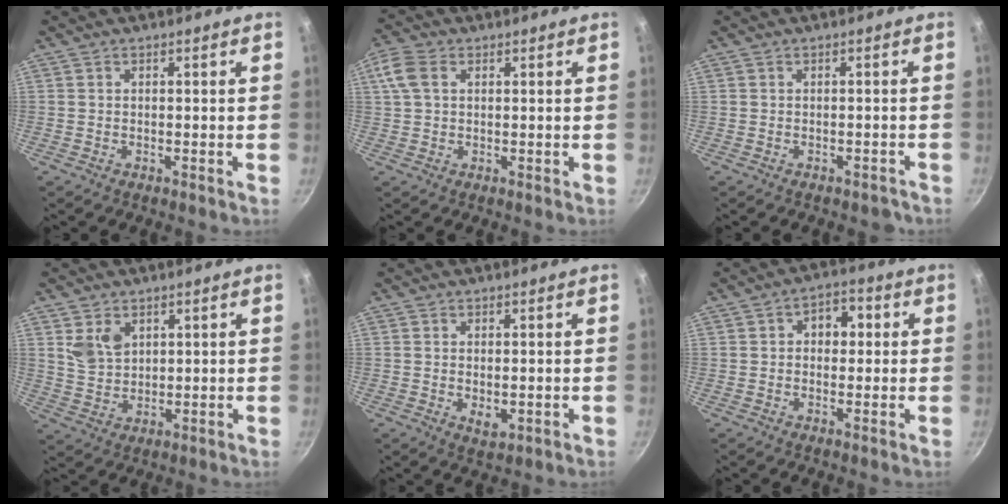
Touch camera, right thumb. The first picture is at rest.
{"total": 5.3, "force": [1.6, 3.6, 3.6], "torque": [-0.073, 0.009, 0.026]}
{"total": 1.6, "force": [-1.2, 0.9, 0.5], "torque": [0.002, 0.023, -0.002]}
{"total": 6.0, "force": [2.5, 4.2, 3.4], "torque": [-0.049, -0.016, 0.056]}
{"total": 2.9, "force": [-0.2, 1.8, 2.3], "torque": [-0.038, -0.010, 0.001]}
{"total": 5.6, "force": [1.0, 4.1, 3.7], "torque": [-0.017, 0.010, 0.006]}